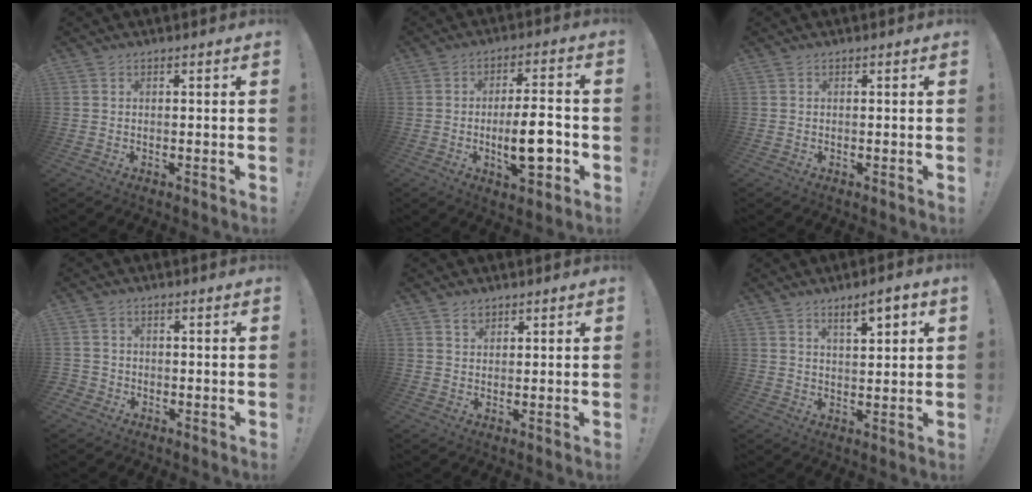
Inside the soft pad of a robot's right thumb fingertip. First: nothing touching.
{"total": 12.5, "force": [-3.1, 4.0, 11.4], "torque": [-0.185, 0.003, -0.056]}
{"total": 0.0}
{"total": 2.3, "force": [-1.0, 2.0, 0.6], "torque": [-0.017, 0.007, -0.016]}
{"total": 2.6, "force": [2.0, 1.5, 0.6], "torque": [0.003, -0.013, 0.033]}
{"total": 6.0, "force": [3.7, 1.5, 4.4], "torque": [-0.060, -0.019, 0.058]}